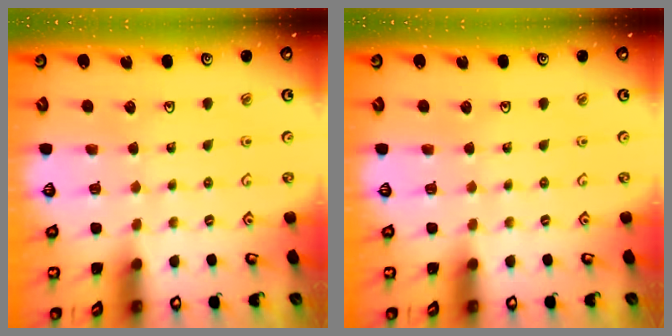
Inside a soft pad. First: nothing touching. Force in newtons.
{"total": 0.0}